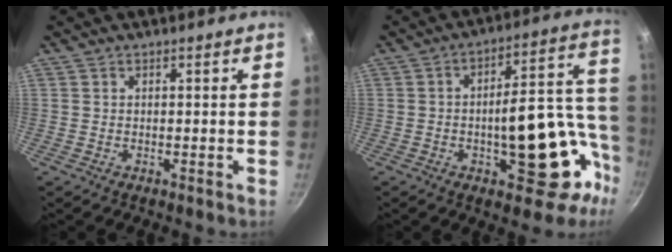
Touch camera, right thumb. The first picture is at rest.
{"total": 22.9, "force": [-6.5, 10.9, 19.1], "torque": [-0.183, 0.051, -0.078]}